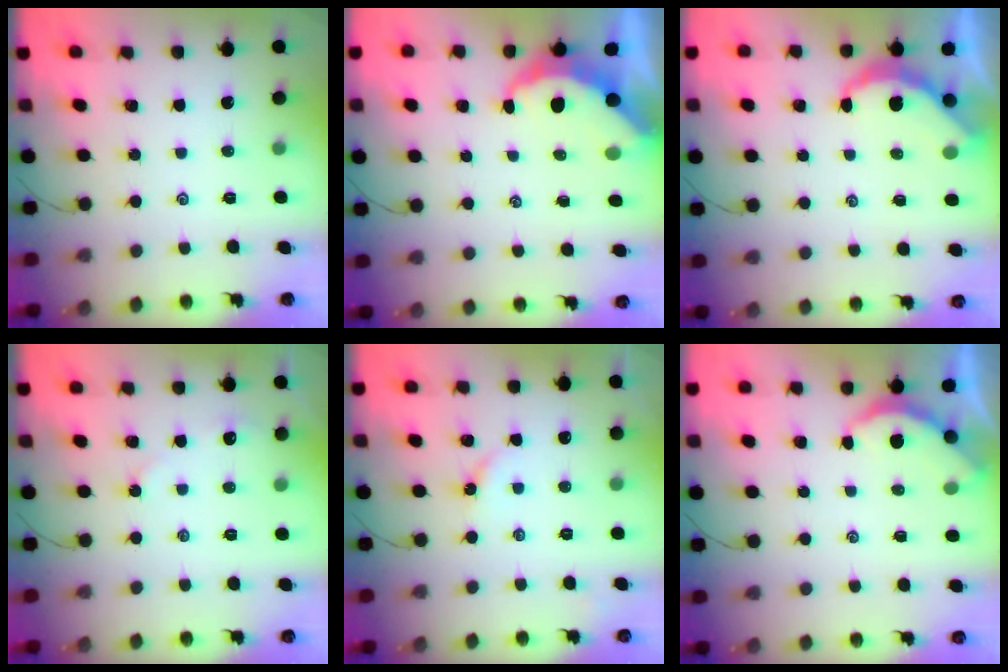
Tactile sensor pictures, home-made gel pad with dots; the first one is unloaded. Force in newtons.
{"total": 7.1, "press": 7.1, "slide": 0.9}
{"total": 5.4, "press": 5.4, "slide": 0.3}
{"total": 2.9, "press": 2.8, "slide": 0.3}
{"total": 2.9, "press": 2.8, "slide": 0.4}
{"total": 3.2, "press": 3.2, "slide": 0.3}